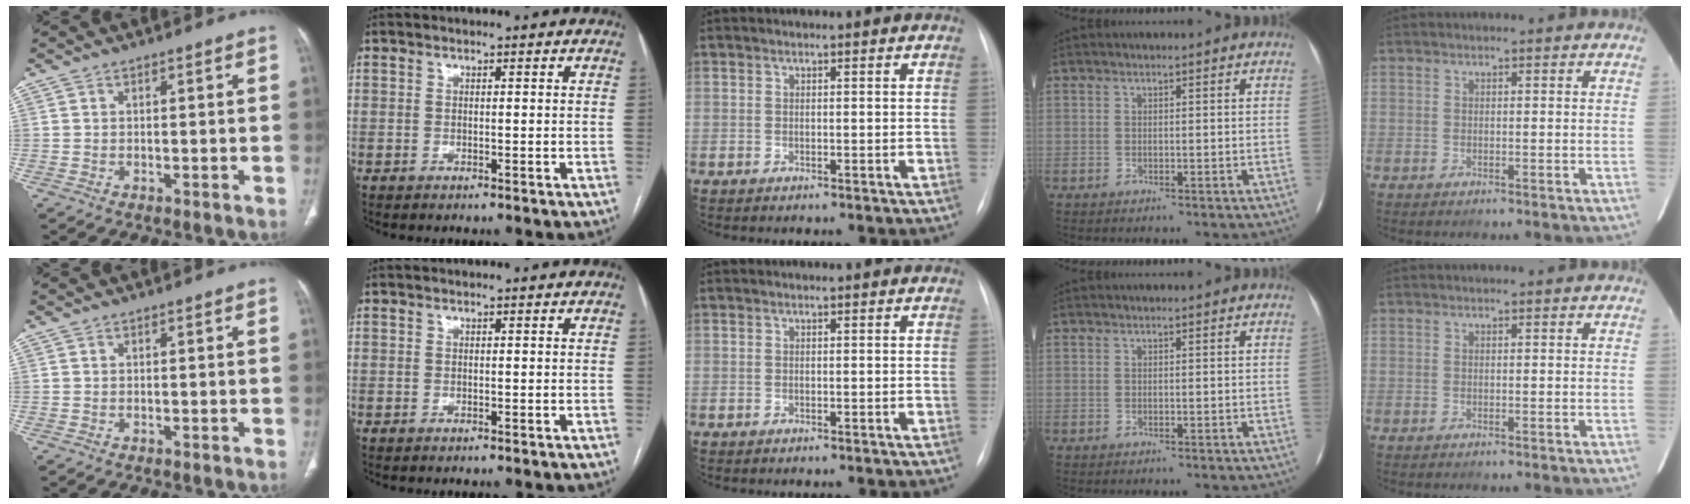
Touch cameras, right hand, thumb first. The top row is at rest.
{}